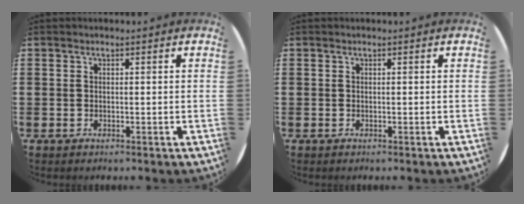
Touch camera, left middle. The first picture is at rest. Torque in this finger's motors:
{"motor_torque": [0.00, 0.00, -0.01, 0.00]}